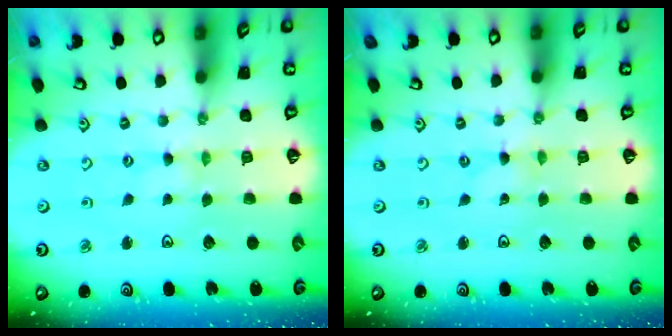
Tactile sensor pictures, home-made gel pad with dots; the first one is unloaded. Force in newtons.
{"total": 0.0}